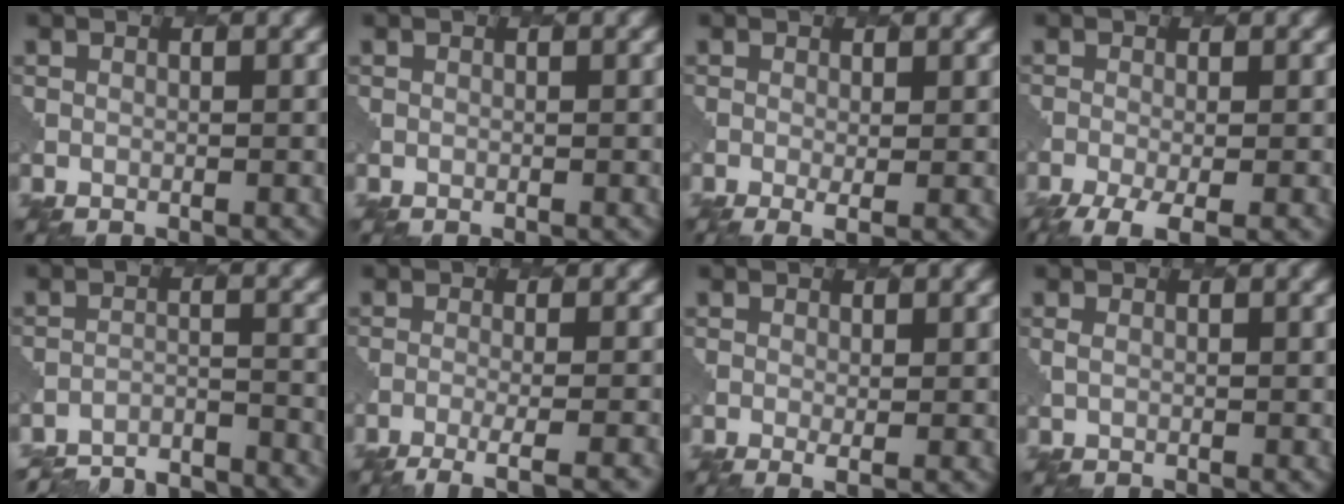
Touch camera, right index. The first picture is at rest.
{"total": 0.0}
{"total": 1.9, "force": [-0.1, 0.4, 1.9], "torque": [-0.034, -0.008, 0.001]}
{"total": 5.3, "force": [-3.1, 1.5, 4.1], "torque": [-0.066, -0.007, -0.052]}
{"total": 9.8, "force": [-9.6, 1.4, 0.7], "torque": [-0.008, -0.006, -0.135]}
{"total": 3.9, "force": [-2.4, 0.7, 2.9], "torque": [-0.037, 0.000, -0.050]}
{"total": 1.3, "force": [0.2, 0.2, 1.3], "torque": [-0.022, -0.007, 0.006]}
{"total": 0.7, "force": [0.5, 0.2, 0.4], "torque": [-0.005, -0.003, 0.012]}